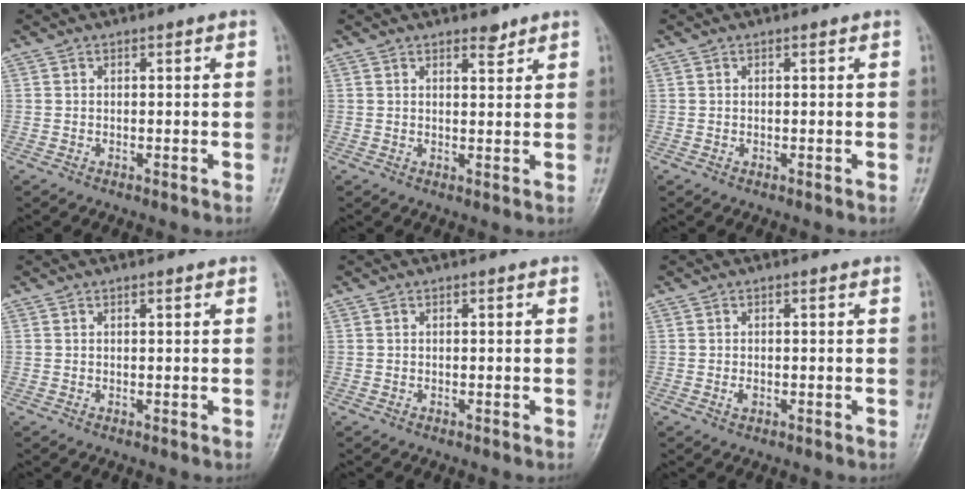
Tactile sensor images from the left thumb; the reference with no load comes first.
{"total": 2.3, "force": [1.9, 0.9, 1.0], "torque": [-0.005, -0.013, 0.028]}
{"total": 0.0}
{"total": 0.5, "force": [0.4, 0.1, 0.4], "torque": [-0.007, -0.001, 0.006]}
{"total": 0.0}
{"total": 1.2, "force": [-0.1, 0.7, 1.0], "torque": [-0.014, -0.002, -0.001]}